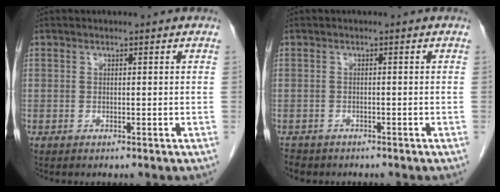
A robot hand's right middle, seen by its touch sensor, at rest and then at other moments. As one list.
[{"total": 3.2, "force": [-2.7, 1.6, 0.7], "torque": [-0.017, -0.003, -0.039]}]